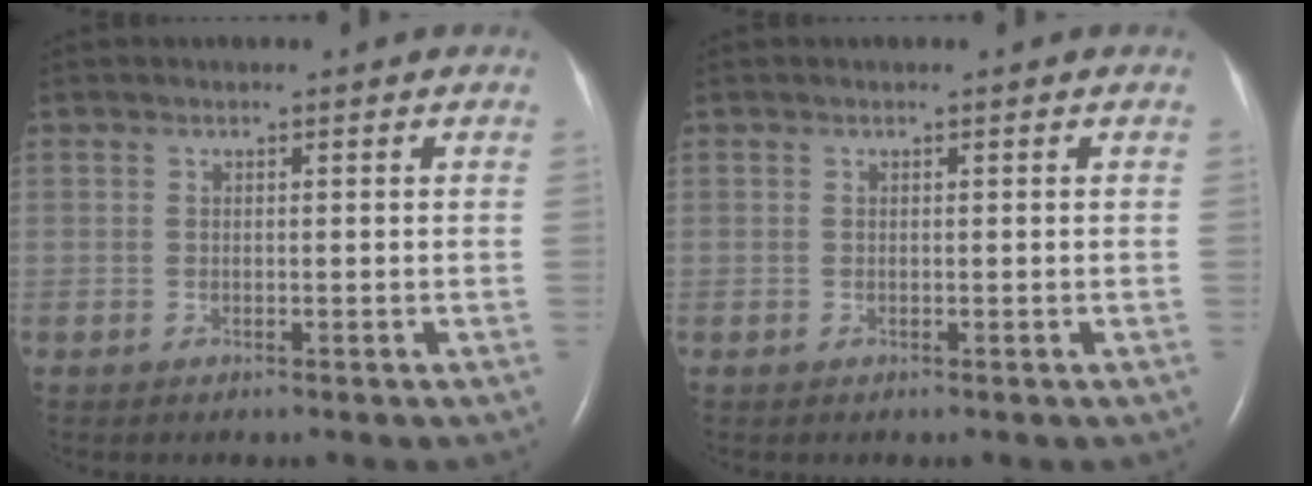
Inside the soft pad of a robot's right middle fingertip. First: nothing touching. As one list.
[{"total": 0.0}]